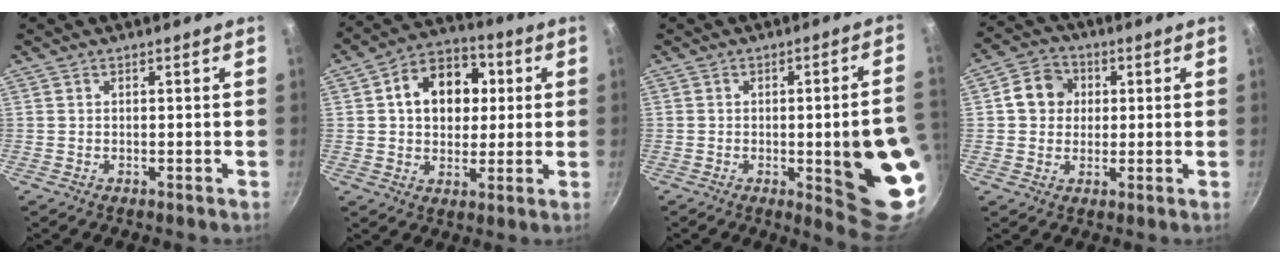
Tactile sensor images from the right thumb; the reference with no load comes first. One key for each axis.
{"total": 14.2, "fx": 2.9, "fy": 10.6, "fz": 9.1, "tx": -0.102, "ty": 0.017, "tz": 0.033}
{"total": 15.5, "fx": -2.8, "fy": 3.5, "fz": 14.9, "tx": -0.156, "ty": 0.012, "tz": -0.029}
{"total": 7.6, "fx": 1.4, "fy": 6.7, "fz": 3.3, "tx": -0.023, "ty": 0.011, "tz": 0.009}